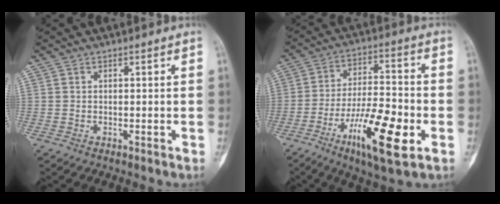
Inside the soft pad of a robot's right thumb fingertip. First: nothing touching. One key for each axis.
{"total": 16.7, "fx": -6.4, "fy": 4.6, "fz": 14.7, "tx": -0.254, "ty": 0.017, "tz": -0.104}